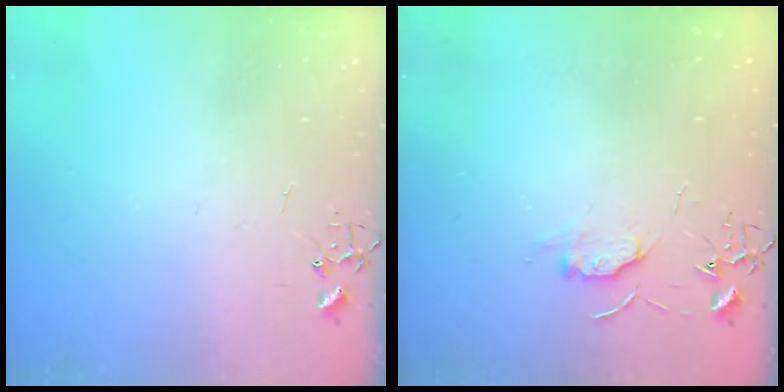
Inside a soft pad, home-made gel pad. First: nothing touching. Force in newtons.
{"total": 6.8, "press": 6.7, "slide": 0.7}